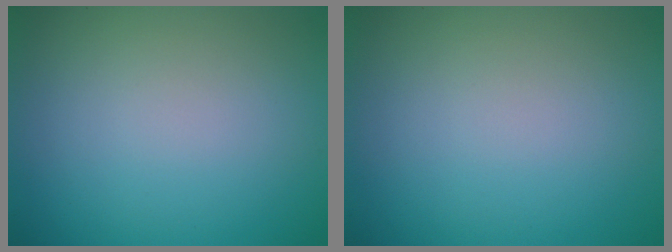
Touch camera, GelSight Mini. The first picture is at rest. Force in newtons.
{"total": 0.0}